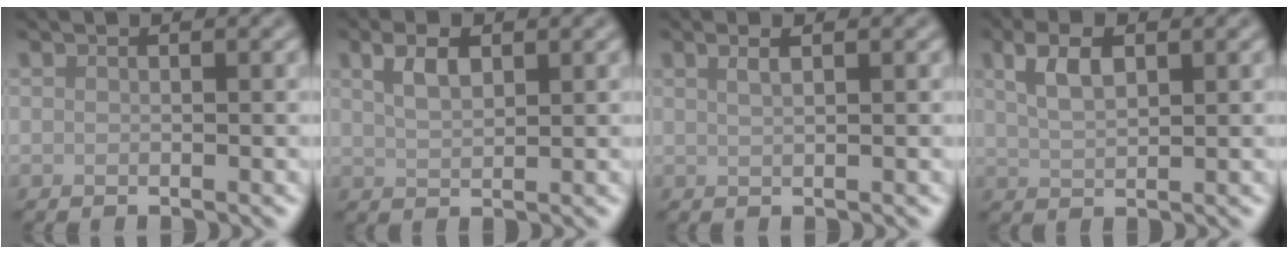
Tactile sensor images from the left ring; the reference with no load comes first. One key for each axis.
{"total": 2.8, "fx": 1.3, "fy": 1.3, "fz": 2.1, "tx": -0.047, "ty": 0.005, "tz": 0.027}
{"total": 1.7, "fx": 0.9, "fy": 0.7, "fz": 1.3, "tx": -0.015, "ty": 0.003, "tz": 0.009}
{"total": 3.5, "fx": 1.4, "fy": 1.6, "fz": 2.7, "tx": -0.060, "ty": 0.008, "tz": 0.028}